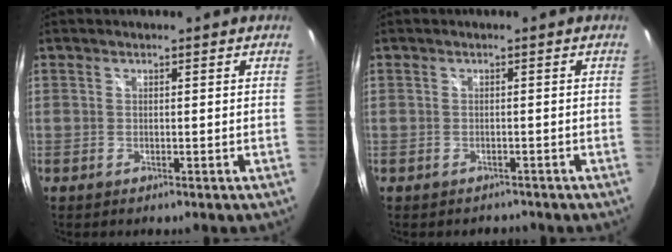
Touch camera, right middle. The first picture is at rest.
{"total": 1.7, "force": [-1.5, 0.8, 0.1], "torque": [-0.005, -0.005, -0.020]}